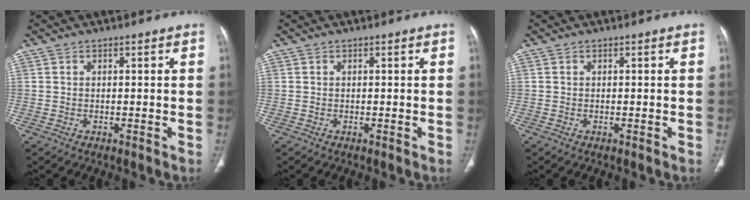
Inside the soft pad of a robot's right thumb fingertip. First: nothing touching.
{"total": 0.0}
{"total": 0.0}